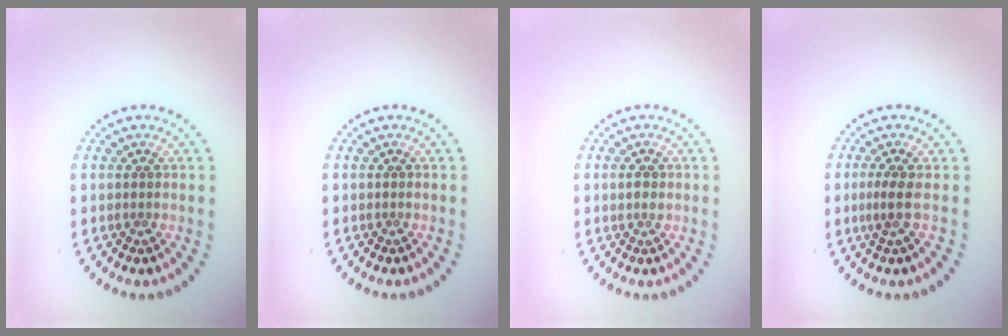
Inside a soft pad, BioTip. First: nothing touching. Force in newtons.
{"total": 0.0}
{"total": 1.2, "press": 1.1, "slide": 0.3}
{"total": 1.7, "press": 1.3, "slide": 1.2}